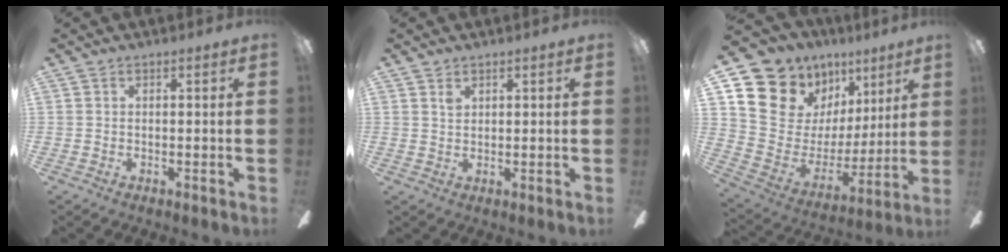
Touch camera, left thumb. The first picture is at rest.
{"total": 1.8, "force": [1.3, 1.0, 0.6], "torque": [-0.007, -0.004, 0.024]}
{"total": 12.3, "force": [8.4, 8.5, 3.0], "torque": [-0.079, -0.067, 0.166]}